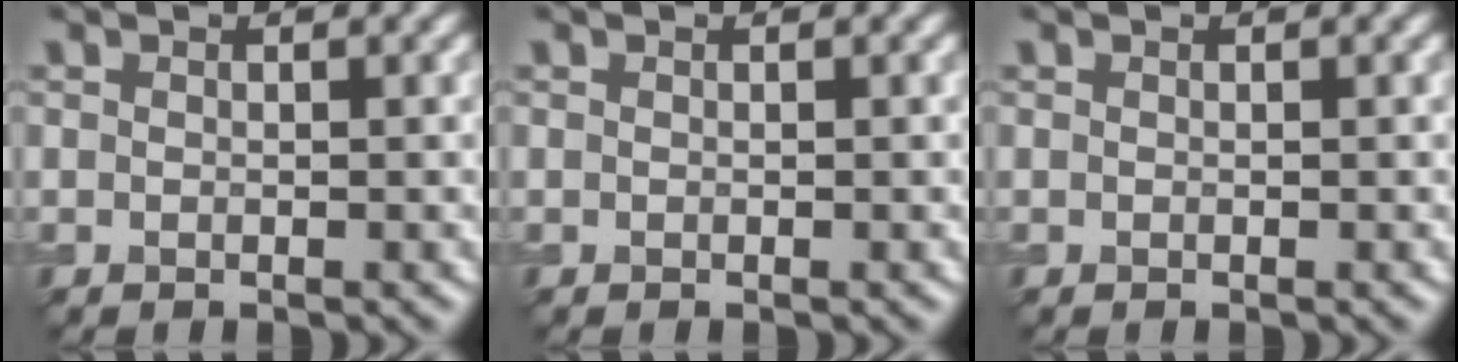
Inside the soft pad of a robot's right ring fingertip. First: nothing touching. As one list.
[{"total": 0.0}, {"total": 0.0}]